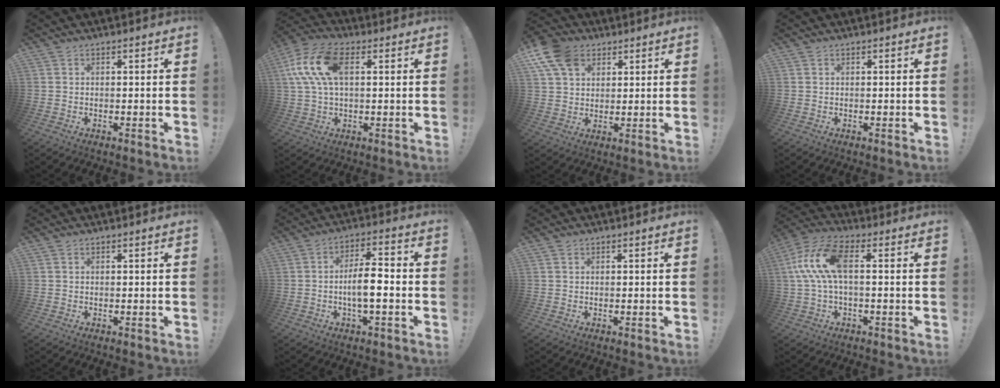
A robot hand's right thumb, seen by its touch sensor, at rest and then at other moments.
{"total": 14.0, "force": [3.5, 7.7, 11.2], "torque": [-0.229, 0.011, 0.068]}
{"total": 12.4, "force": [5.9, 8.8, 6.4], "torque": [-0.115, -0.018, 0.117]}
{"total": 0.0}
{"total": 0.0}
{"total": 9.3, "force": [-2.1, 2.8, 8.6], "torque": [-0.160, 0.011, -0.041]}
{"total": 0.6, "force": [0.4, 0.4, 0.1], "torque": [0.003, -0.001, 0.007]}
{"total": 12.9, "force": [1.4, 5.8, 11.4], "torque": [-0.233, 0.012, 0.029]}